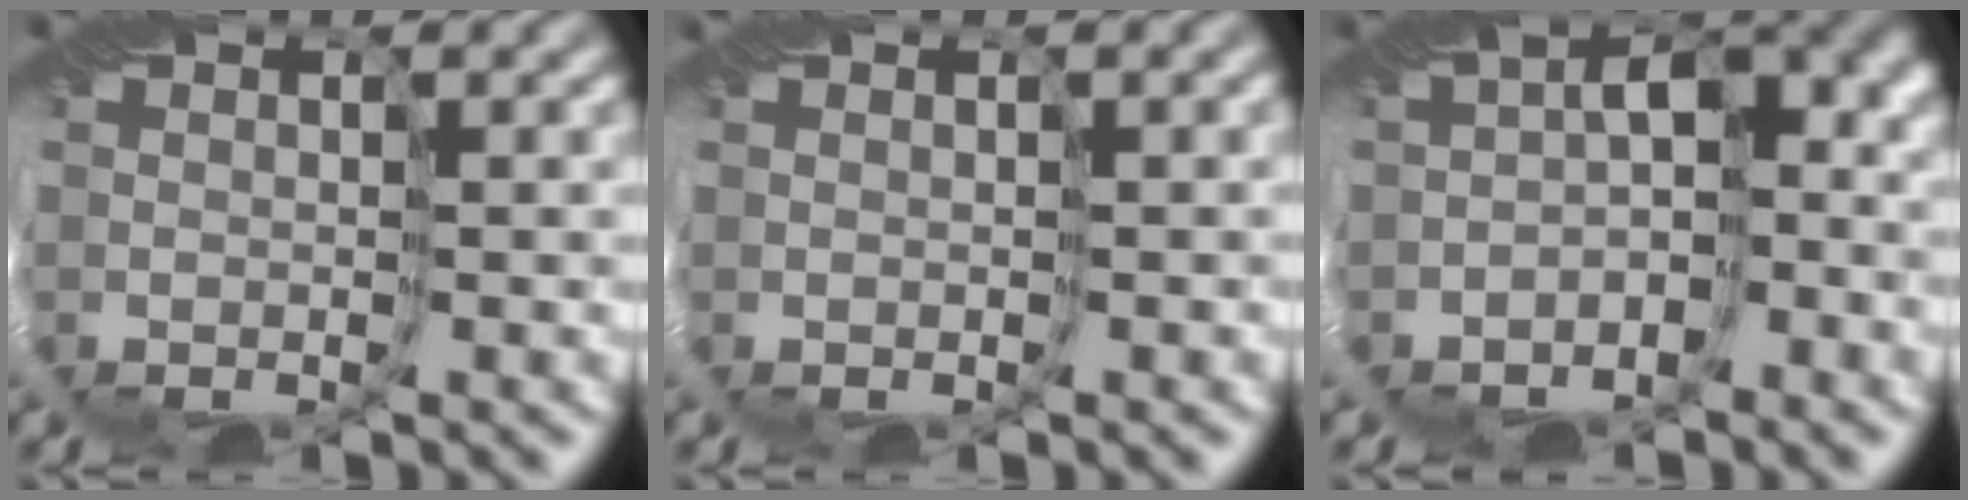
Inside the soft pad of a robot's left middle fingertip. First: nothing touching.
{"total": 2.8, "force": [1.3, 0.8, 2.4], "torque": [-0.041, 0.010, 0.028]}
{"total": 6.8, "force": [-0.7, 4.1, 5.3], "torque": [-0.072, 0.010, -0.017]}